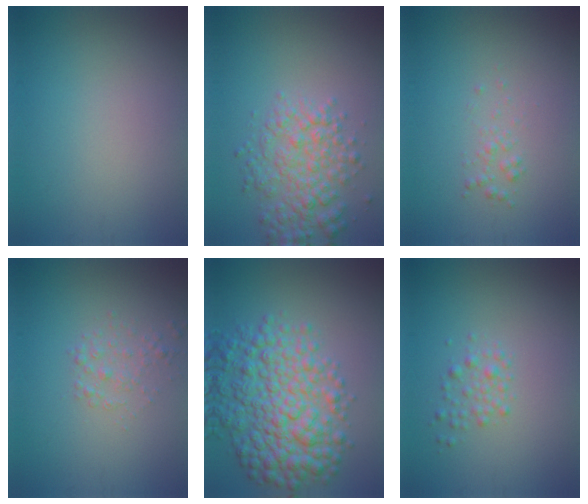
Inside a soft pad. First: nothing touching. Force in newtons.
{"total": 4.5, "press": 4.5, "slide": 0.2}
{"total": 0.9, "press": 0.9, "slide": 0.0}
{"total": 1.4, "press": 1.4, "slide": 0.1}
{"total": 8.5, "press": 8.5, "slide": 0.1}
{"total": 1.6, "press": 1.6, "slide": 0.0}